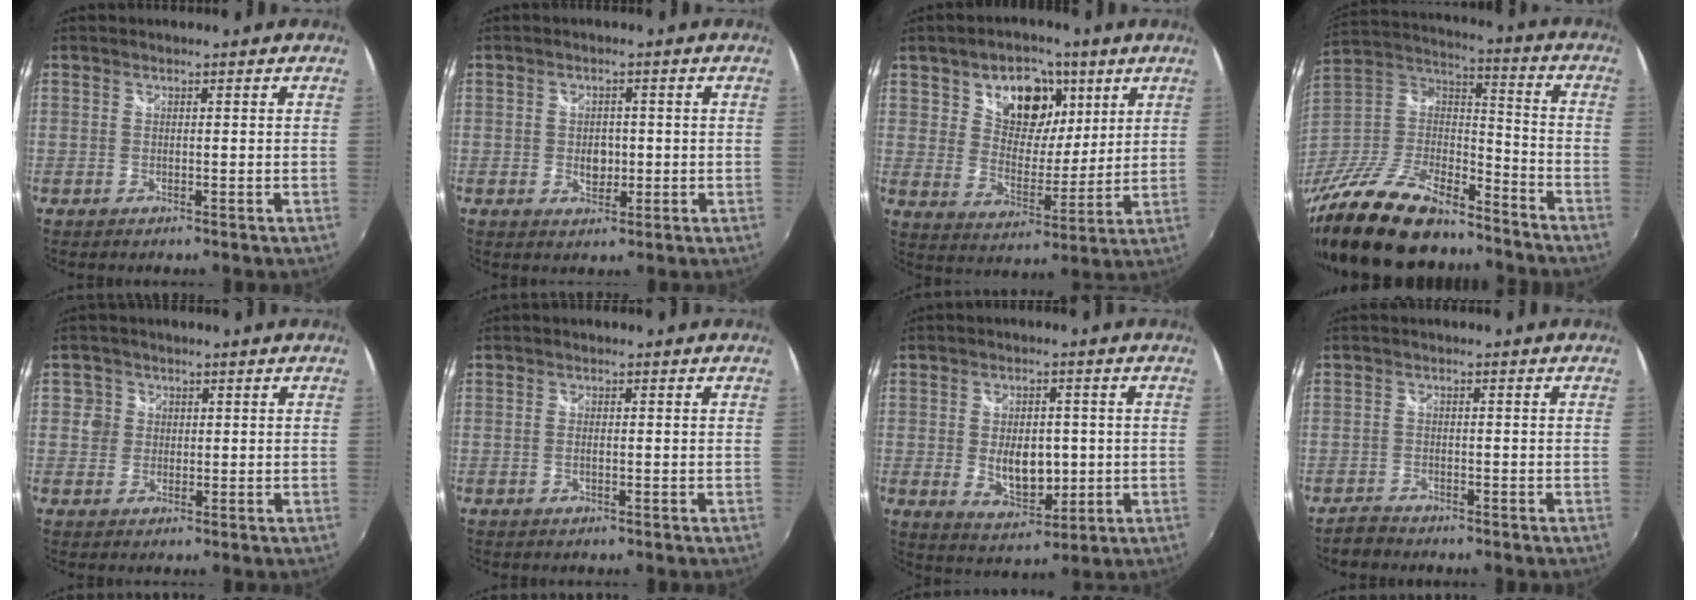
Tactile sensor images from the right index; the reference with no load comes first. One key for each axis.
{"total": 2.9, "fx": -0.8, "fy": 2.2, "fz": 1.7, "tx": -0.027, "ty": 0.006, "tz": -0.010}
{"total": 13.8, "fx": 6.6, "fy": 9.2, "fz": 7.9, "tx": -0.135, "ty": 0.011, "tz": 0.112}
{"total": 25.1, "fx": -18.6, "fy": 9.9, "fz": 13.7, "tx": -0.289, "ty": -0.003, "tz": -0.312}
{"total": 2.7, "fx": 0.1, "fy": 2.7, "fz": 0.2, "tx": 0.006, "ty": 0.012, "tz": -0.001}
{"total": 0.6, "fx": 0.0, "fy": 0.1, "fz": 0.6, "tx": -0.012, "ty": 0.002, "tz": 0.000}
{"total": 8.4, "fx": -0.5, "fy": 5.1, "fz": 6.7, "tx": -0.119, "ty": -0.004, "tz": 0.006}
{"total": 2.5, "fx": -2.2, "fy": 1.1, "fz": 0.1, "tx": -0.011, "ty": 0.002, "tz": -0.043}